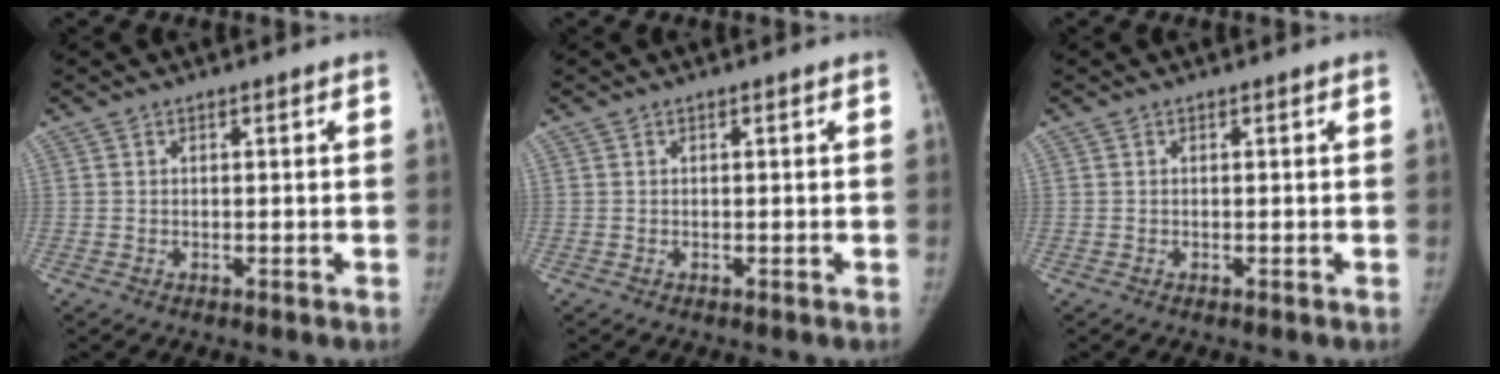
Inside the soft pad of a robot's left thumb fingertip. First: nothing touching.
{"total": 0.0}
{"total": 0.0}